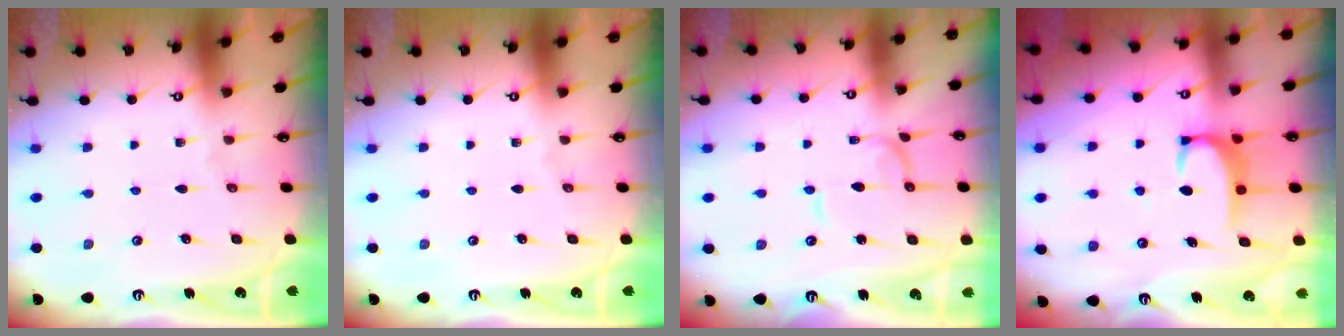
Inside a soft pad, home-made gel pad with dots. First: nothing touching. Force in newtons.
{"total": 0.0}
{"total": 0.9, "press": 0.9, "slide": 0.1}
{"total": 2.7, "press": 2.7, "slide": 0.5}